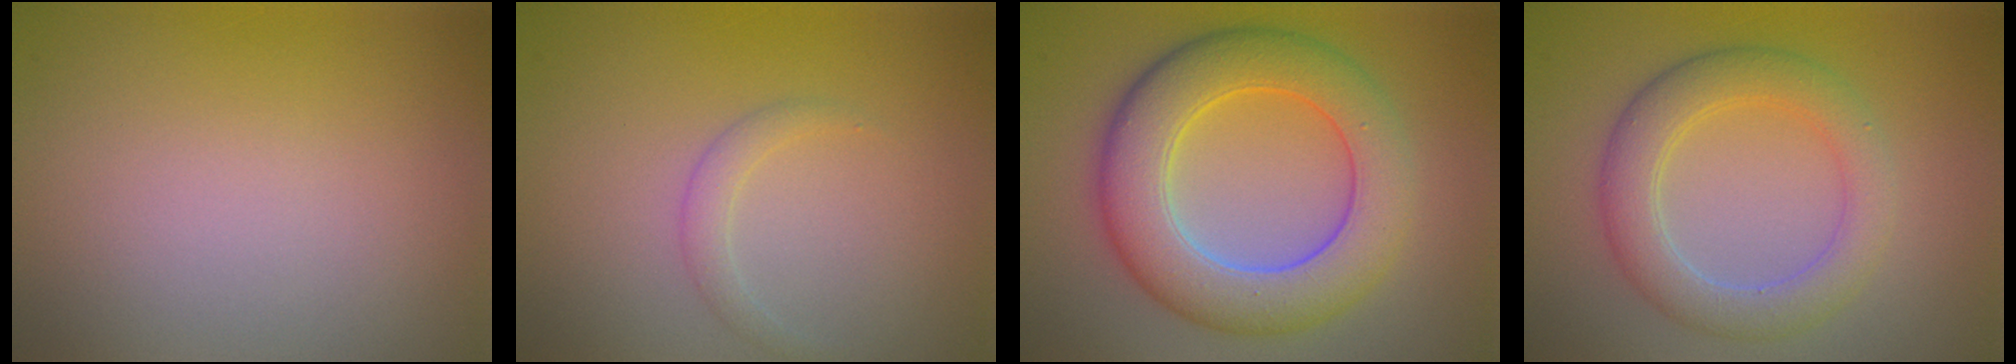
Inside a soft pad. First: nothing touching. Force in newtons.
{"total": 1.2, "press": 1.2, "slide": 0.1}
{"total": 8.4, "press": 8.4, "slide": 0.1}
{"total": 4.6, "press": 4.5, "slide": 0.2}